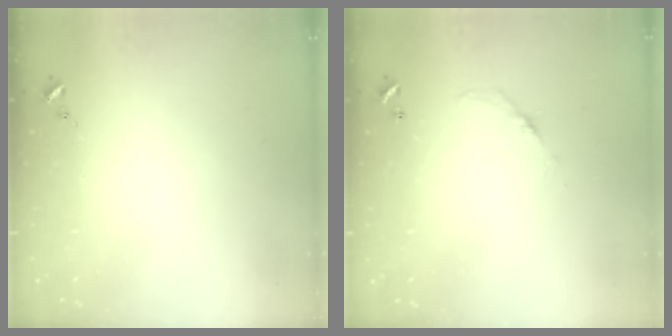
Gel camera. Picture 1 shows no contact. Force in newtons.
{"total": 5.0, "press": 5.0, "slide": 0.3}